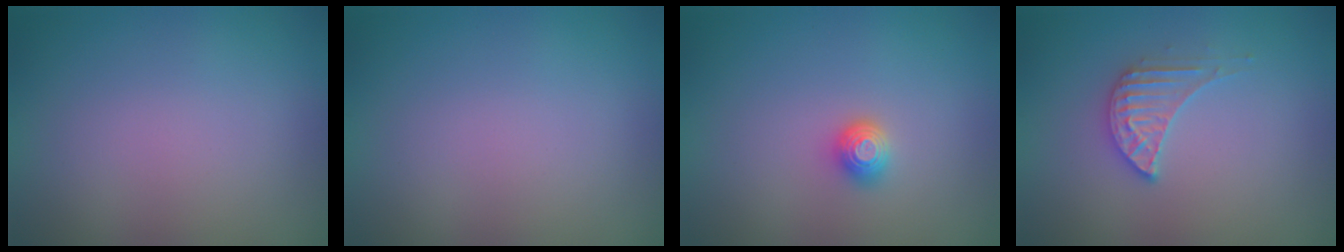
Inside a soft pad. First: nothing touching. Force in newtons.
{"total": 0.0}
{"total": 1.3, "press": 1.2, "slide": 0.4}
{"total": 2.6, "press": 2.6, "slide": 0.2}